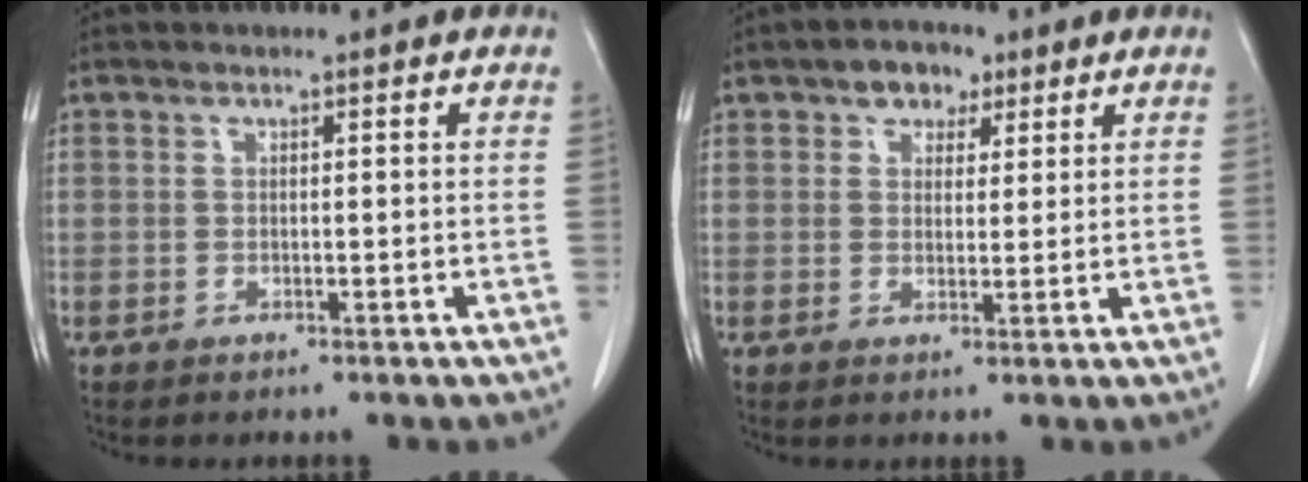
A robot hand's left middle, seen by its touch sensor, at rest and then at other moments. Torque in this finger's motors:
{"motor_torque": [0.20, -0.19, -0.01, 0.02]}